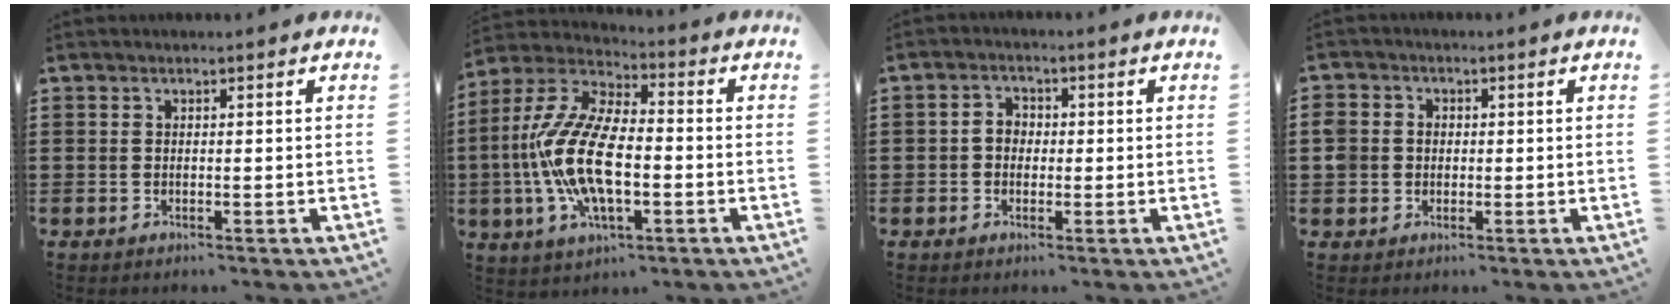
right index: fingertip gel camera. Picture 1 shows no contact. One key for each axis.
{"total": 13.8, "fx": -2.6, "fy": 6.0, "fz": 12.1, "tx": -0.281, "ty": -0.009, "tz": -0.053}
{"total": 2.5, "fx": -0.4, "fy": 2.0, "fz": 1.4, "tx": -0.032, "ty": 0.007, "tz": -0.009}
{"total": 3.1, "fx": -0.2, "fy": 2.9, "fz": 0.9, "tx": -0.035, "ty": 0.009, "tz": -0.008}